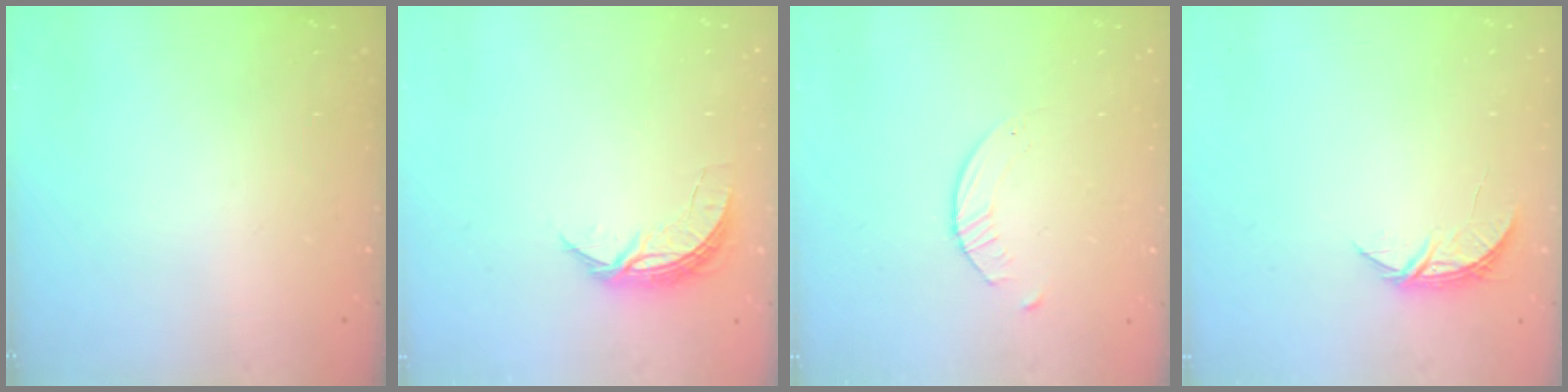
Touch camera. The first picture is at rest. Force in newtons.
{"total": 6.5, "press": 6.5, "slide": 0.5}
{"total": 2.8, "press": 2.7, "slide": 0.3}
{"total": 5.1, "press": 5.1, "slide": 0.6}